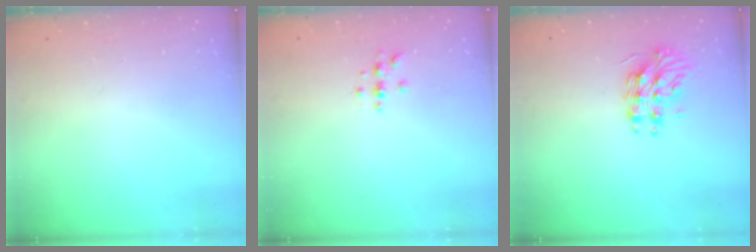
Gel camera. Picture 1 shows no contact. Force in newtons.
{"total": 3.0, "press": 3.0, "slide": 0.4}
{"total": 11.6, "press": 11.6, "slide": 0.0}